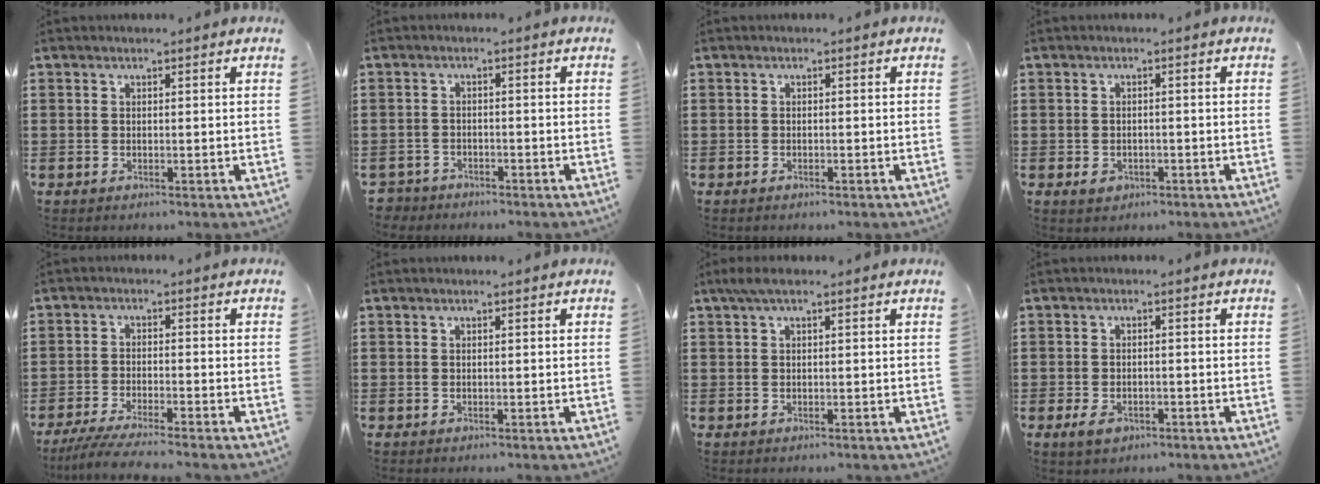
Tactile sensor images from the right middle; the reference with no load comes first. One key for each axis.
{"total": 2.4, "fx": -2.3, "fy": 0.6, "fz": -0.3, "tx": -0.004, "ty": -0.003, "tz": -0.051}
{"total": 0.6, "fx": -0.6, "fy": 0.3, "fz": 0.0, "tx": -0.001, "ty": 0.000, "tz": -0.012}
{"total": 1.4, "fx": -0.7, "fy": 1.0, "fz": 0.7, "tx": -0.018, "ty": -0.001, "tz": -0.016}
{"total": 4.4, "fx": -4.0, "fy": -0.2, "fz": 1.8, "tx": -0.045, "ty": -0.016, "tz": -0.078}
{"total": 0.0}
{"total": 1.4, "fx": 0.5, "fy": 0.1, "fz": 1.3, "tx": -0.027, "ty": 0.002, "tz": 0.009}
{"total": 2.3, "fx": -1.2, "fy": 1.4, "fz": 1.3, "tx": -0.033, "ty": -0.003, "tz": -0.026}